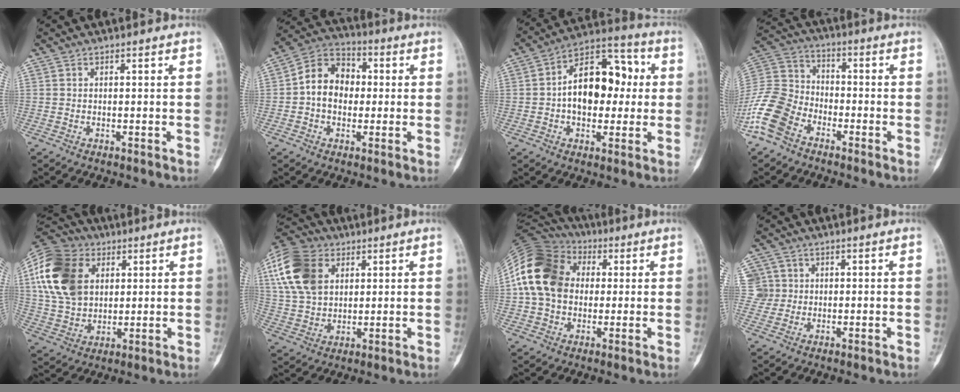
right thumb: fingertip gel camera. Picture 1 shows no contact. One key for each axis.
{"total": 10.6, "fx": 0.0, "fy": 8.3, "fz": 6.7, "tx": -0.084, "ty": 0.031, "tz": -0.012}
{"total": 15.8, "fx": 0.7, "fy": 10.1, "fz": 12.1, "tx": -0.143, "ty": 0.036, "tz": 0.001}
{"total": 12.6, "fx": -7.2, "fy": 8.4, "fz": 6.0, "tx": -0.118, "ty": 0.044, "tz": -0.155}
{"total": 19.7, "fx": 5.4, "fy": 14.4, "fz": 12.3, "tx": -0.236, "ty": 0.002, "tz": 0.100}
{"total": 16.2, "fx": 5.6, "fy": 11.4, "fz": 10.0, "tx": -0.193, "ty": -0.001, "tz": 0.102}
{"total": 17.9, "fx": 2.0, "fy": 14.0, "fz": 11.0, "tx": -0.202, "ty": 0.030, "tz": 0.028}
{"total": 3.4, "fx": 0.6, "fy": 3.3, "fz": -0.1, "tx": 0.025, "ty": 0.006, "tz": 0.010}